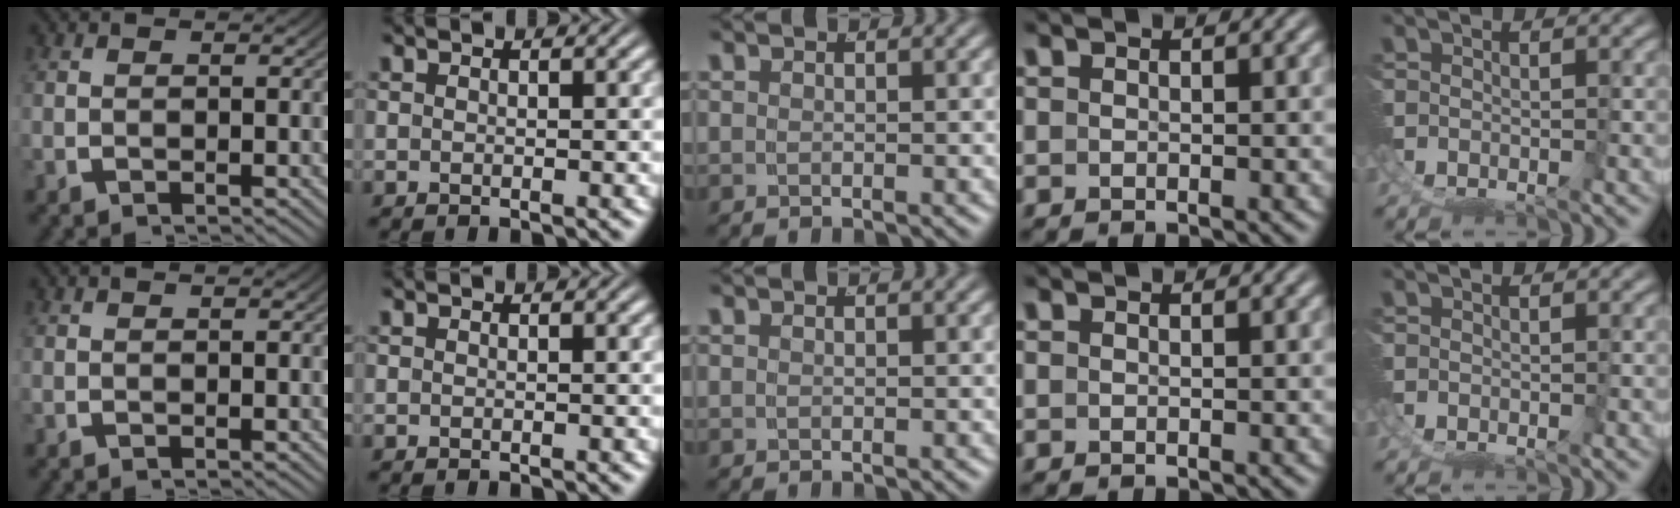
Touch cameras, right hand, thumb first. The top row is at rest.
{}